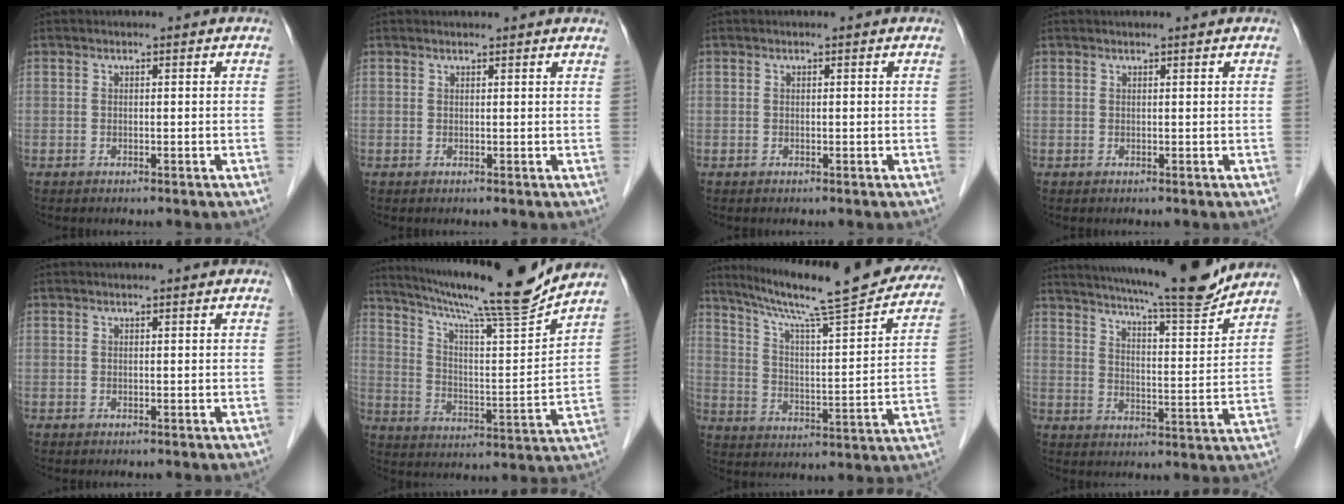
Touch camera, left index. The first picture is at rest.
{"total": 3.6, "force": [3.5, 0.1, 0.9], "torque": [-0.015, 0.018, 0.035]}
{"total": 0.0}
{"total": 1.2, "force": [1.1, -0.2, 0.5], "torque": [-0.007, 0.006, 0.021]}
{"total": 0.8, "force": [0.7, -0.1, 0.3], "torque": [-0.007, 0.002, 0.014]}
{"total": 18.8, "force": [16.8, -1.5, 8.4], "torque": [-0.146, -0.028, 0.259]}
{"total": 25.4, "force": [21.9, 2.2, 12.6], "torque": [-0.199, -0.025, 0.299]}
{"total": 17.8, "force": [15.9, 0.3, 7.8], "torque": [-0.126, -0.024, 0.225]}